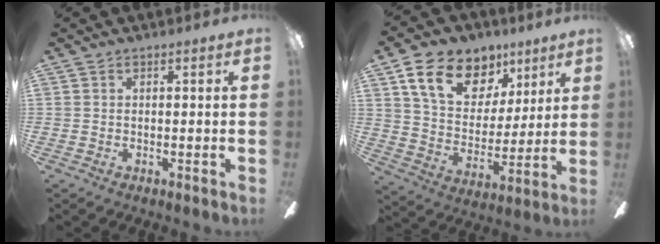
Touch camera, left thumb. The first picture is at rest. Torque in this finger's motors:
{"motor_torque": [0.94, 1.04, 1.34, -1.44, 0.18]}